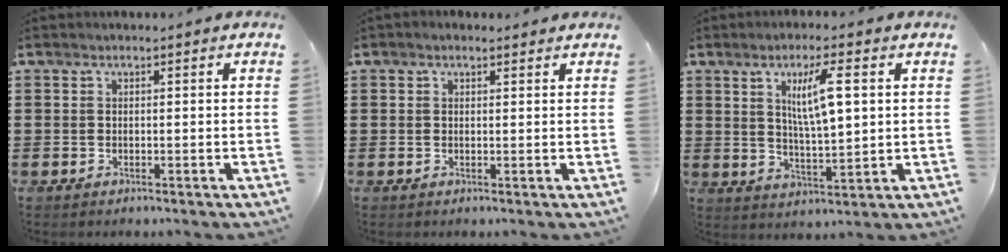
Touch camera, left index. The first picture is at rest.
{"total": 0.7, "force": [0.5, 0.4, 0.3], "torque": [-0.007, 0.004, 0.009]}
{"total": 7.5, "force": [2.5, 1.6, 6.9], "torque": [-0.129, 0.004, 0.038]}